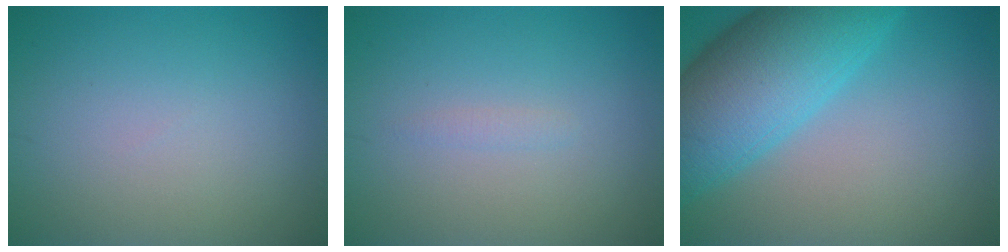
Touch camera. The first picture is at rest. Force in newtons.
{"total": 0.6, "press": 0.6, "slide": 0.1}
{"total": 10.6, "press": 10.6, "slide": 0.3}